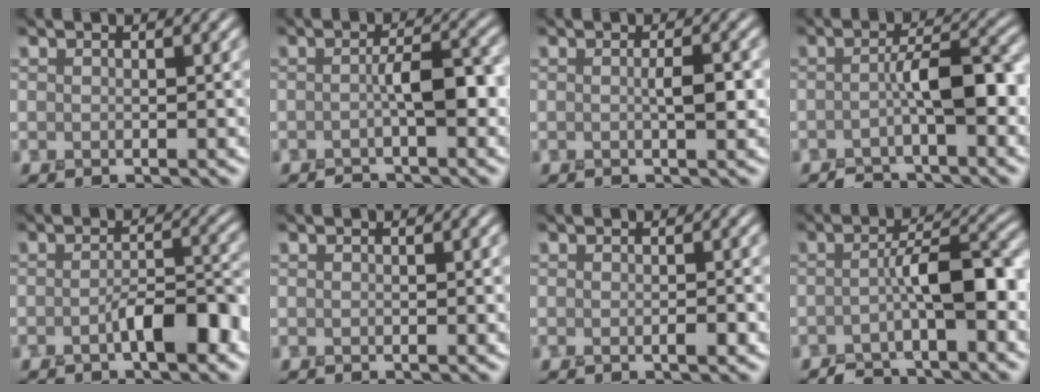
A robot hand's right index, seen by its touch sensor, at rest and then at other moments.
{"total": 2.5, "force": [-1.0, 0.5, 2.2], "torque": [-0.031, 0.017, -0.020]}
{"total": 1.4, "force": [0.0, 0.0, 1.4], "torque": [-0.023, 0.004, 0.000]}
{"total": 3.8, "force": [-1.9, 1.0, 3.1], "torque": [-0.044, 0.023, -0.035]}
{"total": 3.5, "force": [-1.7, 1.0, 2.9], "torque": [-0.045, 0.015, -0.030]}
{"total": 0.0}
{"total": 0.7, "force": [-0.3, 0.1, 0.7], "torque": [-0.012, 0.002, -0.005]}
{"total": 4.4, "force": [-2.3, 1.3, 3.6], "torque": [-0.051, 0.025, -0.041]}